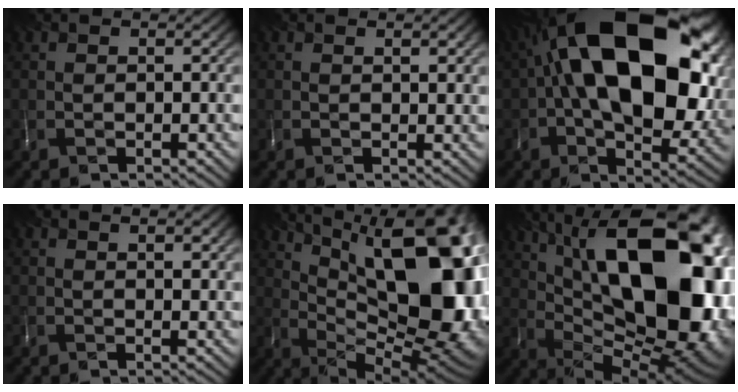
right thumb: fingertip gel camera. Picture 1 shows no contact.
{"total": 1.3, "force": [0.8, 0.4, 1.0], "torque": [-0.019, -0.006, 0.014]}
{"total": 21.4, "force": [3.9, 12.3, 17.1], "torque": [-0.329, 0.008, 0.069]}
{"total": 2.1, "force": [1.0, 0.7, 1.6], "torque": [-0.029, -0.004, 0.018]}
{"total": 20.2, "force": [6.5, 9.5, 16.6], "torque": [-0.222, 0.020, 0.101]}
{"total": 22.1, "force": [6.0, 11.4, 18.0], "torque": [-0.283, 0.031, 0.104]}